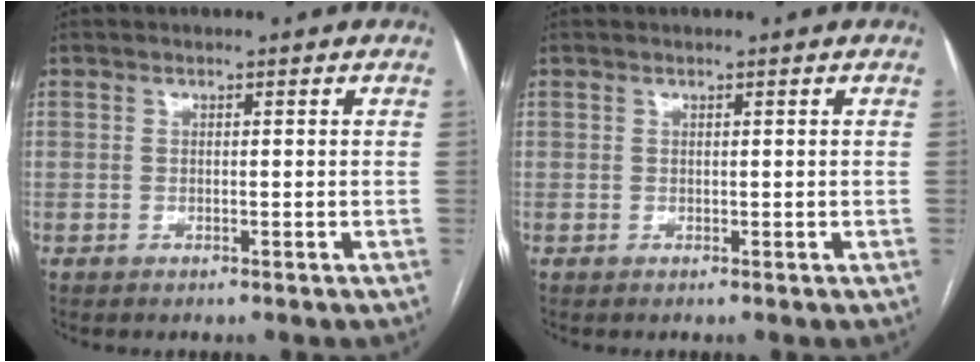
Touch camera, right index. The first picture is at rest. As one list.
[{"total": 0.0}]